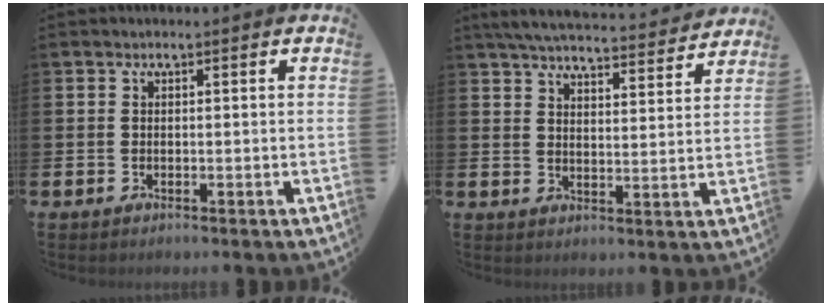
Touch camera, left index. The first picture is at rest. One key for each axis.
{"total": 5.9, "fx": 5.7, "fy": 0.5, "fz": 1.3, "tx": -0.037, "ty": -0.045, "tz": 0.098}